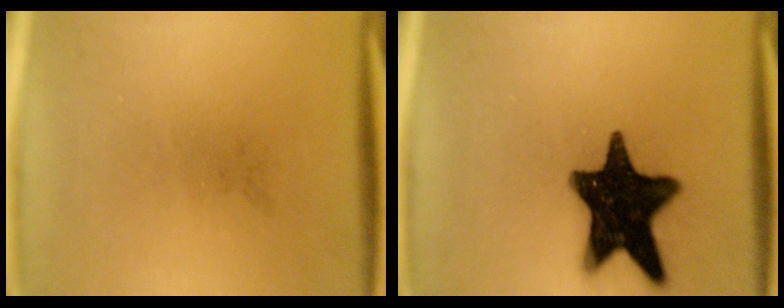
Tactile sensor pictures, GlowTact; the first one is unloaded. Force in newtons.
{"total": 18.1}